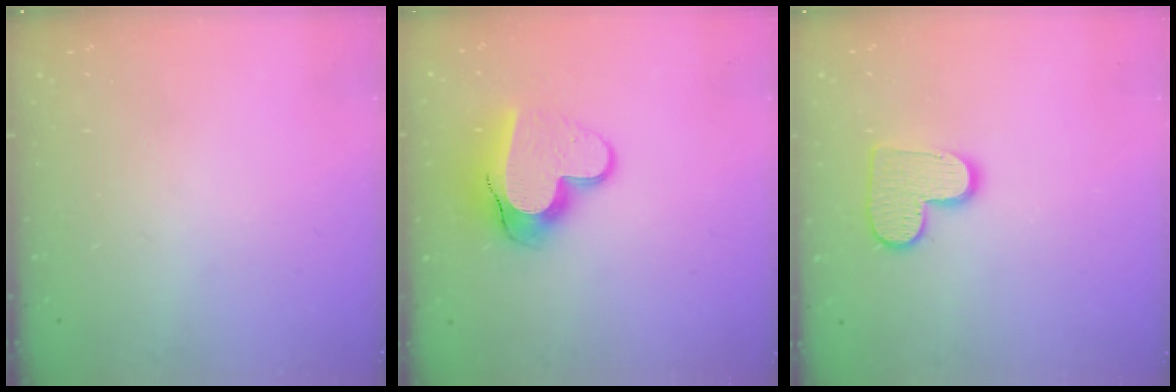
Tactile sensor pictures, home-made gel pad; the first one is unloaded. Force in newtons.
{"total": 14.1, "press": 14.1, "slide": 1.1}
{"total": 10.5, "press": 10.5, "slide": 0.5}